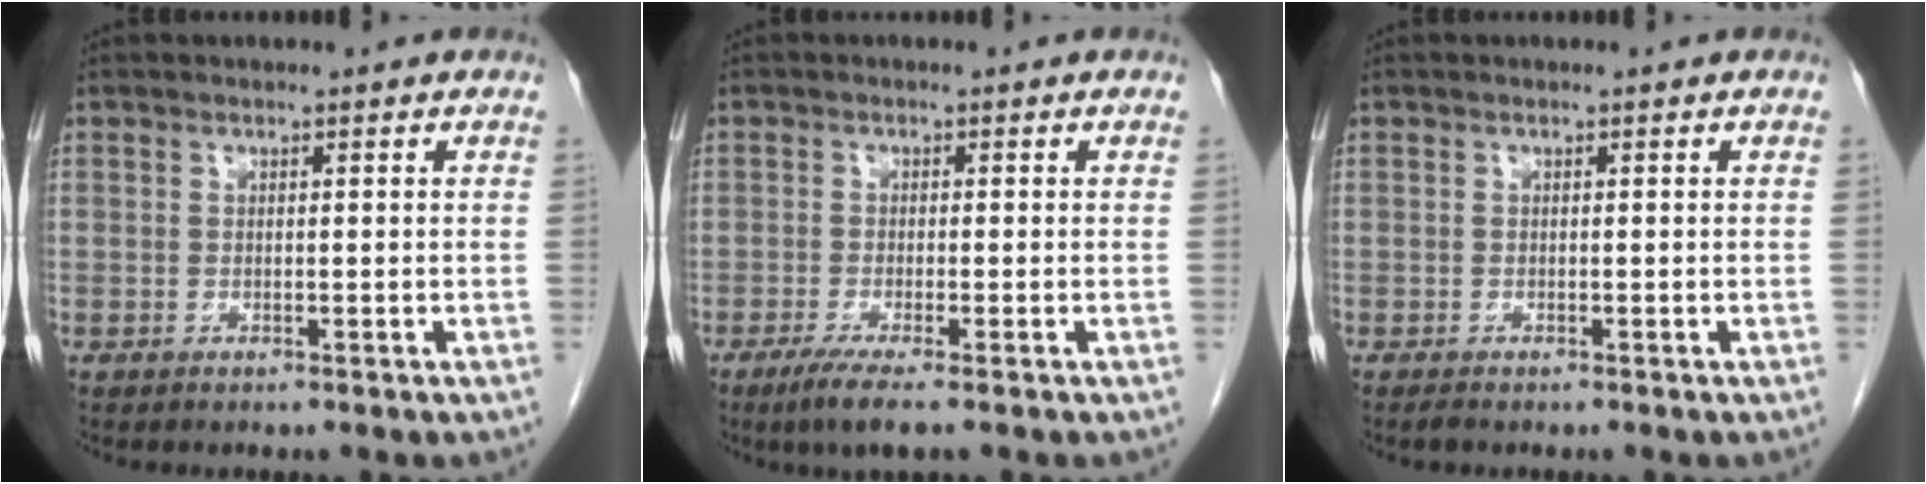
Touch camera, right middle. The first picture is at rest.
{"total": 4.1, "force": [-2.7, 0.0, 3.2], "torque": [-0.060, -0.014, -0.051]}
{"total": 0.5, "force": [-0.5, 0.0, 0.3], "torque": [-0.011, -0.002, -0.009]}